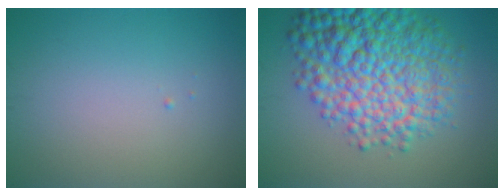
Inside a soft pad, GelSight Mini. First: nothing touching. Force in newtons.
{"total": 10.9, "press": 10.9, "slide": 0.3}